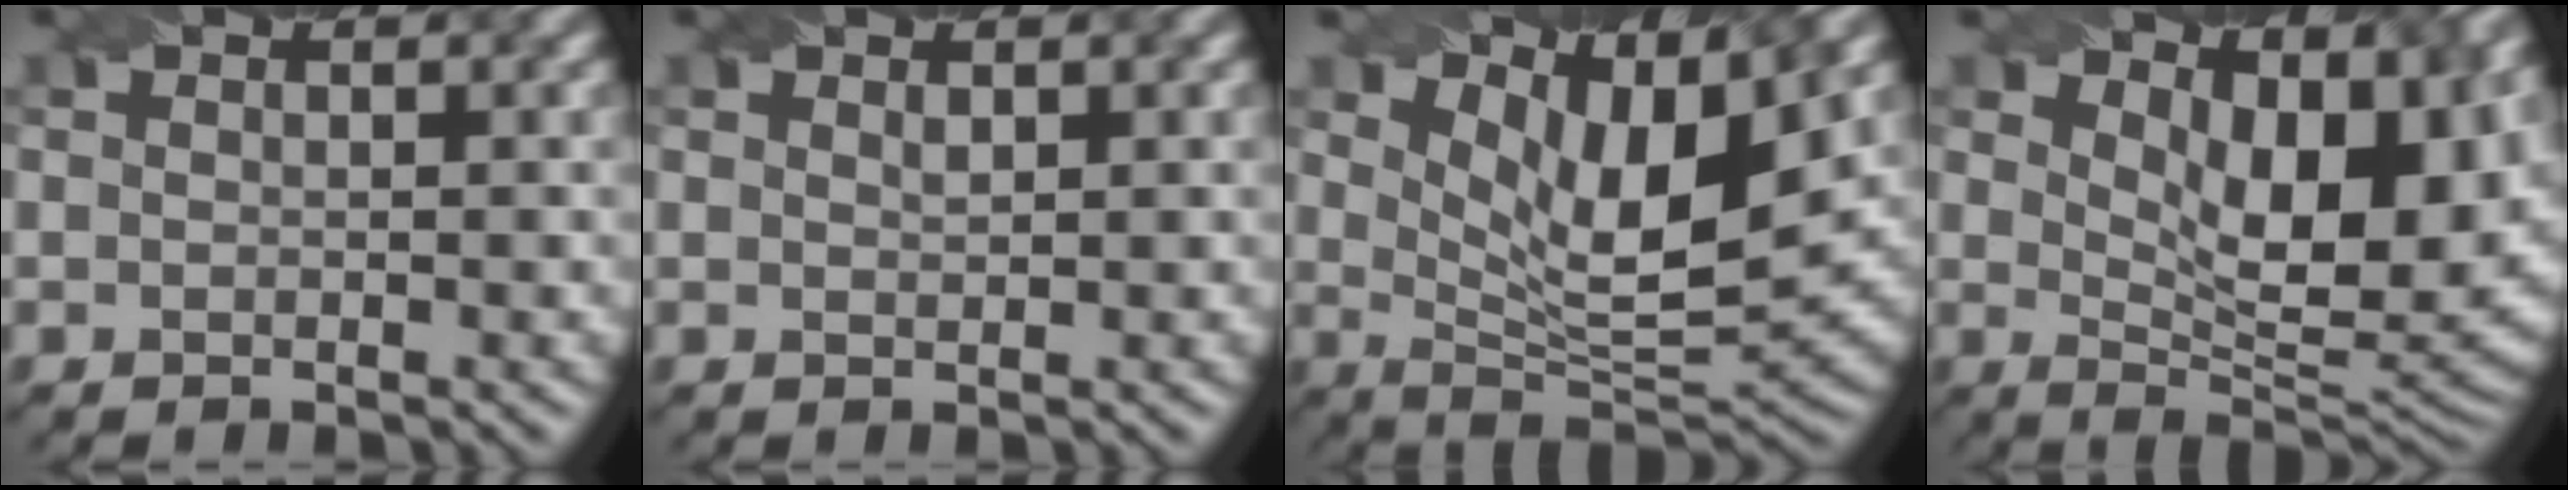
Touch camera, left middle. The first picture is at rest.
{"total": 0.5, "force": [0.4, 0.2, 0.3], "torque": [-0.008, -0.002, 0.010]}
{"total": 9.0, "force": [4.6, 2.8, 7.2], "torque": [-0.128, -0.006, 0.083]}
{"total": 10.8, "force": [4.7, 4.5, 8.6], "torque": [-0.116, -0.001, 0.074]}